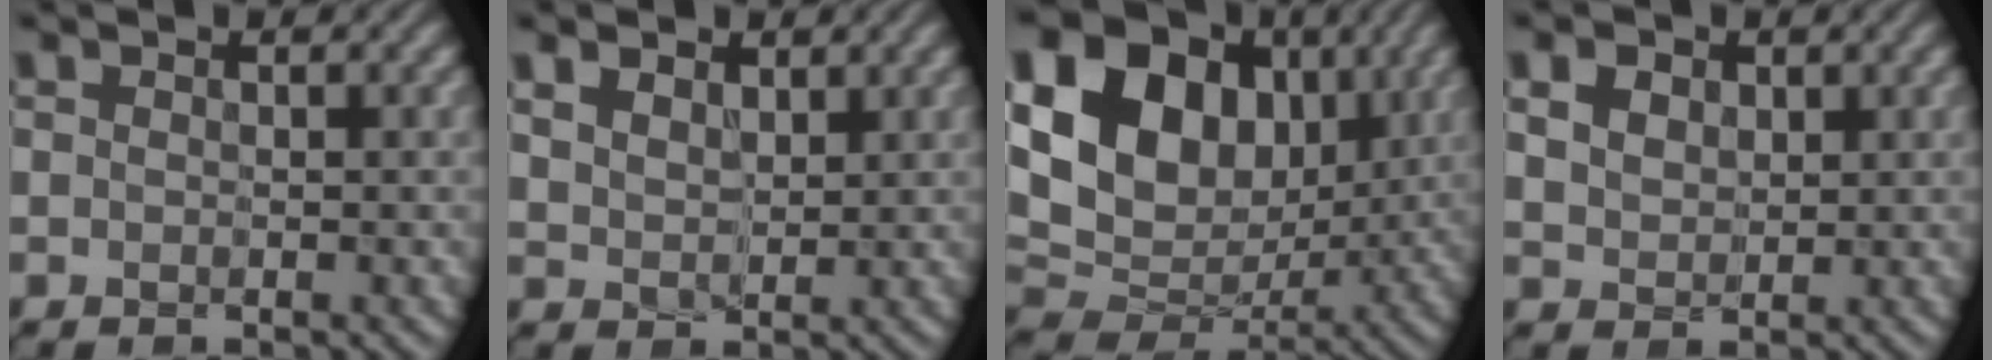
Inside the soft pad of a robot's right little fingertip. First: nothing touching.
{"total": 4.0, "force": [2.3, 2.6, 2.1], "torque": [-0.060, 0.004, 0.035]}
{"total": 18.8, "force": [4.9, 14.2, 11.3], "torque": [-0.227, 0.048, 0.084]}
{"total": 4.1, "force": [1.7, 3.0, 2.2], "torque": [-0.066, 0.008, 0.027]}